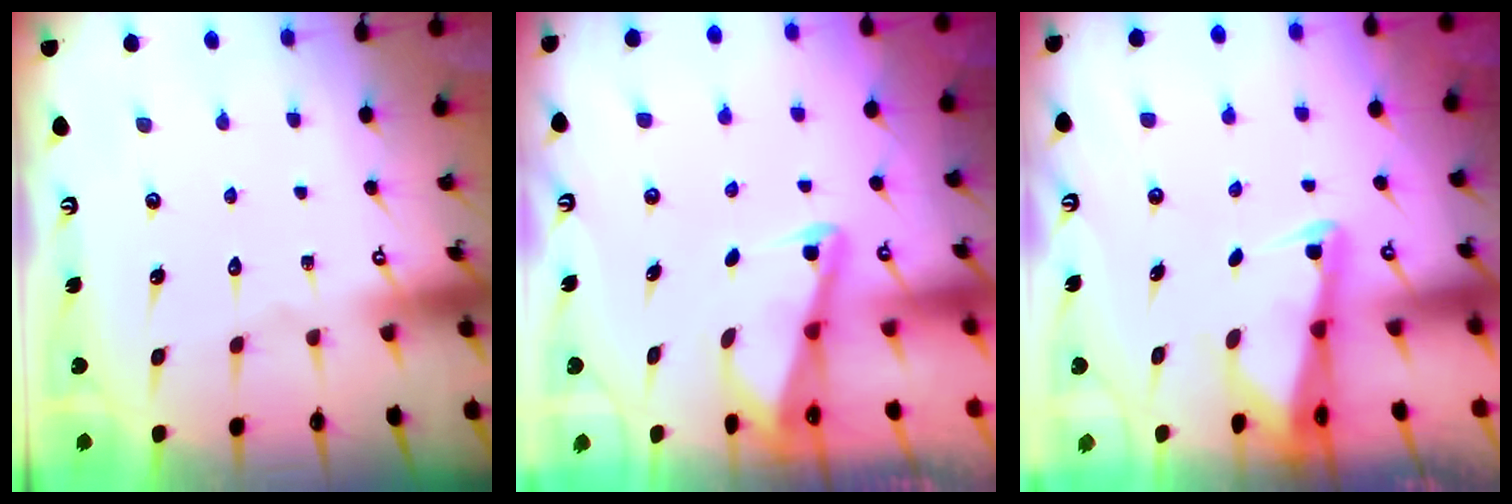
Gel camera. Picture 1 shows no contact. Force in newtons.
{"total": 2.0, "press": 2.0, "slide": 0.3}
{"total": 2.4, "press": 2.4, "slide": 0.3}